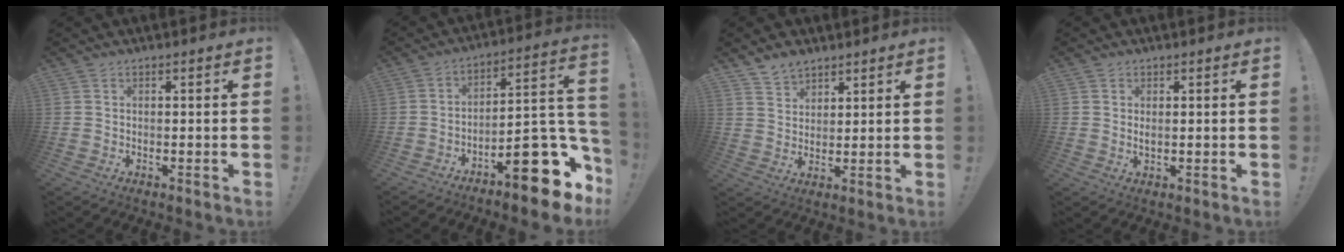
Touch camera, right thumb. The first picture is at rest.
{"total": 19.2, "force": [-11.0, 6.2, 14.4], "torque": [-0.152, 0.061, -0.171]}
{"total": 5.4, "force": [4.6, 2.8, 0.7], "torque": [-0.012, -0.031, 0.087]}
{"total": 1.3, "force": [0.6, 0.9, 0.7], "torque": [-0.016, 0.002, 0.011]}